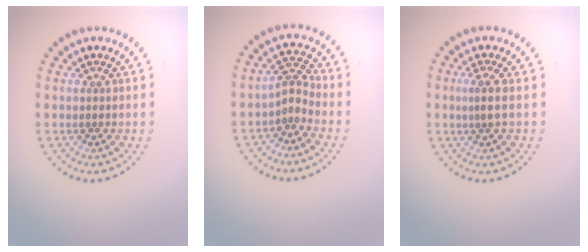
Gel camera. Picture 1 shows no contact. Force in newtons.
{"total": 1.9, "press": 1.3, "slide": 1.5}
{"total": 1.7, "press": 1.2, "slide": 1.2}